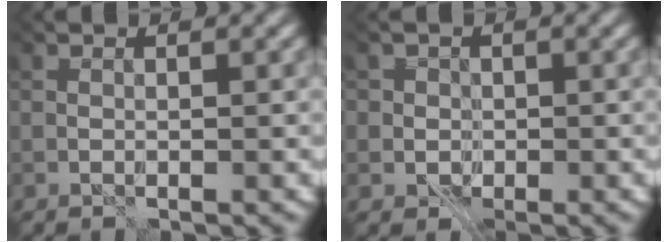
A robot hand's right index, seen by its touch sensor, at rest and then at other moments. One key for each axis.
{"total": 2.0, "fx": 0.7, "fy": 1.9, "fz": 0.2, "tx": 0.021, "ty": 0.010, "tz": -0.002}